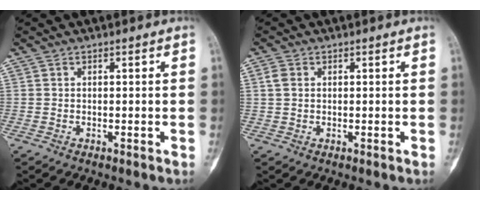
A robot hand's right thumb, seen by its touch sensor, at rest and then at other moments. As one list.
[{"total": 2.2, "force": [0.5, 1.7, 1.4], "torque": [-0.031, 0.004, 0.008]}]